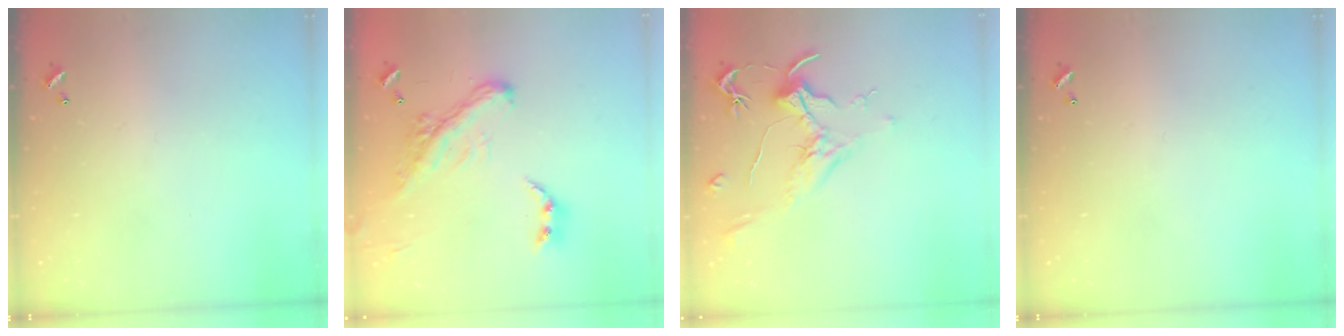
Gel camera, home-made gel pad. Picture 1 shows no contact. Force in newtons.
{"total": 6.3, "press": 6.1, "slide": 1.4}
{"total": 2.0, "press": 1.7, "slide": 0.9}
{"total": 0.0}